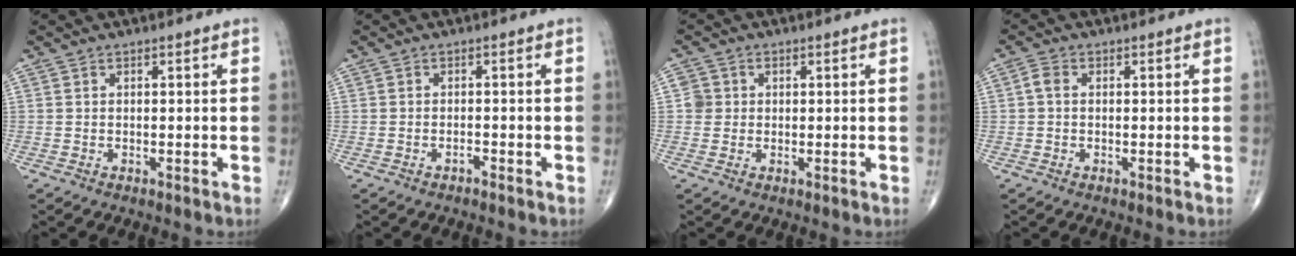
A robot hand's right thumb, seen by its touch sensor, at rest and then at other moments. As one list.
[{"total": 0.7, "force": [-0.6, 0.2, 0.2], "torque": [-0.004, 0.003, -0.012]}, {"total": 2.6, "force": [0.2, 2.5, 0.5], "torque": [0.009, 0.005, 0.002]}, {"total": 1.8, "force": [0.0, 1.2, 1.3], "torque": [-0.023, 0.004, -0.003]}]